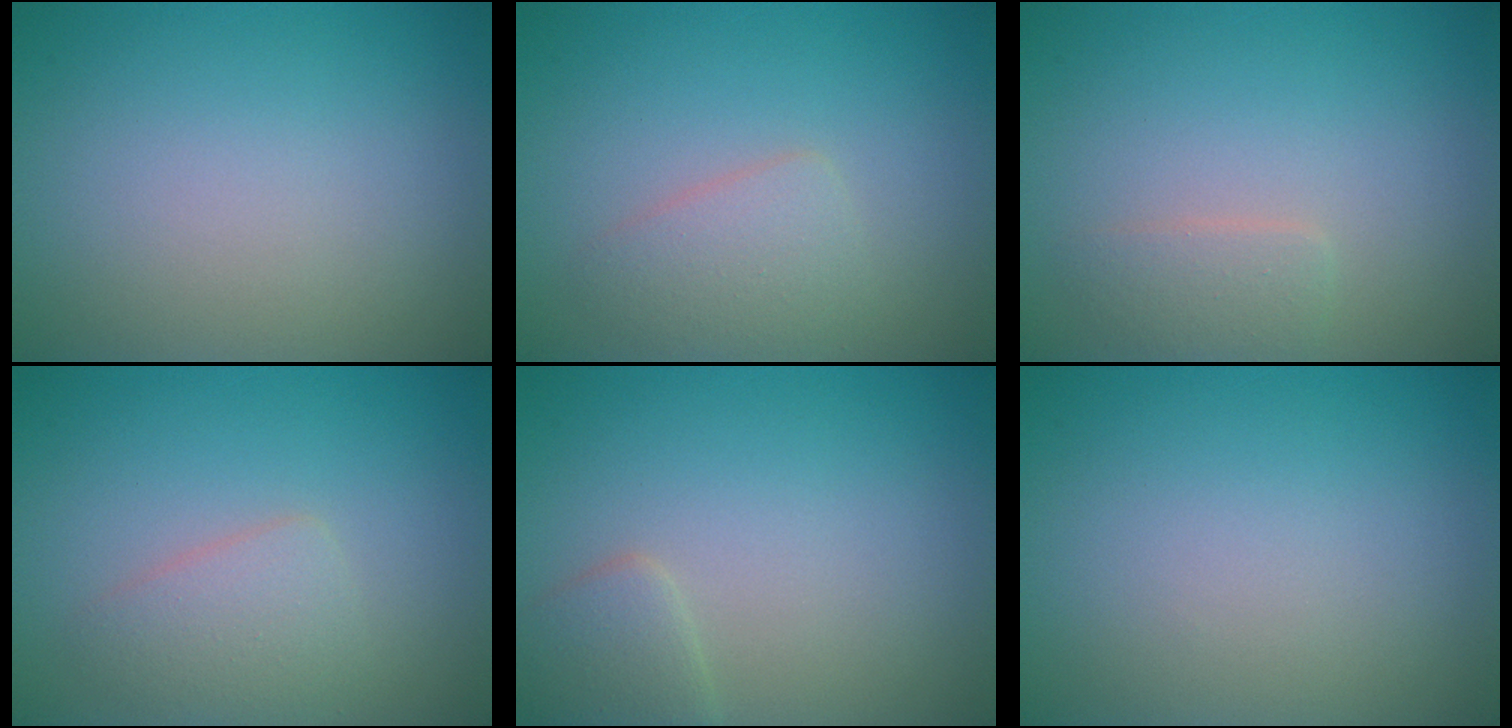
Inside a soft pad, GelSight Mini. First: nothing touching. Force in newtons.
{"total": 2.4, "press": 2.4, "slide": 0.1}
{"total": 1.5, "press": 1.5, "slide": 0.1}
{"total": 2.4, "press": 2.4, "slide": 0.1}
{"total": 2.0, "press": 2.0, "slide": 0.0}
{"total": 0.0}